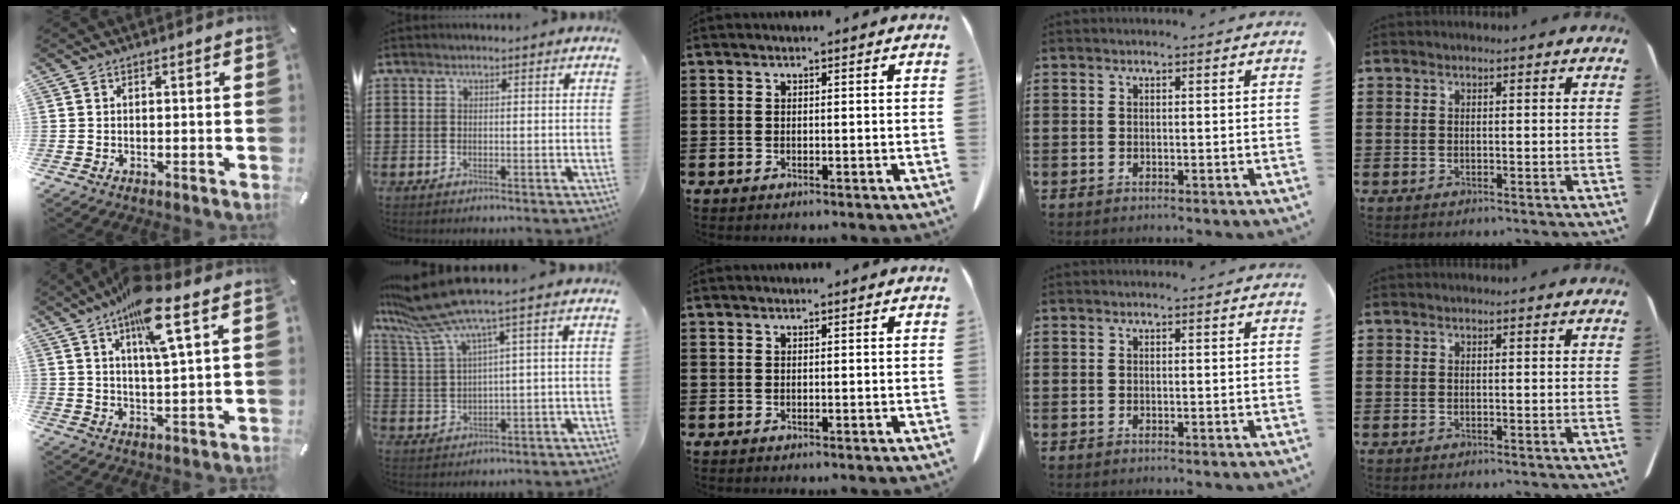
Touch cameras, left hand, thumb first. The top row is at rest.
{"thumb": {"total": 12.4, "force": [6.9, 2.6, 9.9], "torque": [-0.172, -0.020, 0.116]}, "index": {"total": 8.2, "force": [5.2, 0.1, 6.4], "torque": [-0.171, -0.038, 0.082]}}